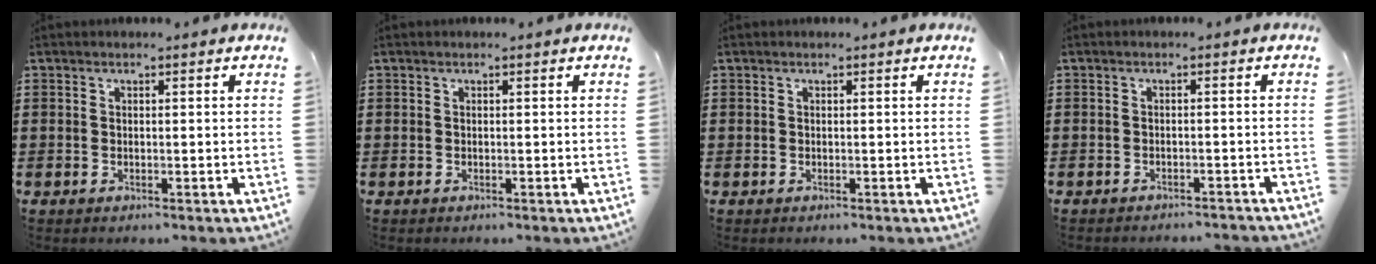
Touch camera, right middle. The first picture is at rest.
{"total": 0.0}
{"total": 0.0}
{"total": 1.4, "force": [-1.4, 0.0, -0.1], "torque": [-0.003, 0.002, -0.030]}